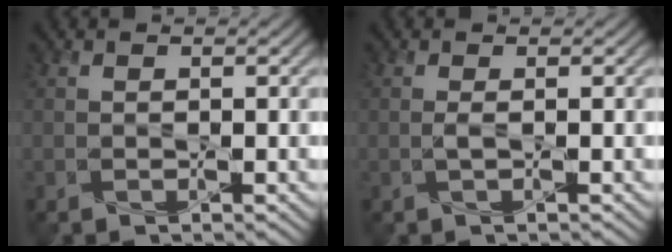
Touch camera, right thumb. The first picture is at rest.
{"total": 0.7, "force": [-0.3, -0.2, 0.6], "torque": [-0.013, 0.002, -0.006]}